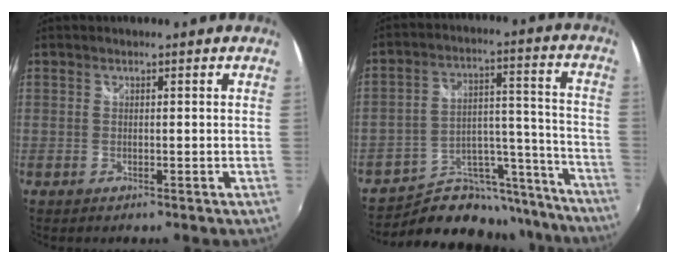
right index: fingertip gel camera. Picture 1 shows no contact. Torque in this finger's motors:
{"motor_torque": [-0.44, -0.38, -0.23, -0.16]}